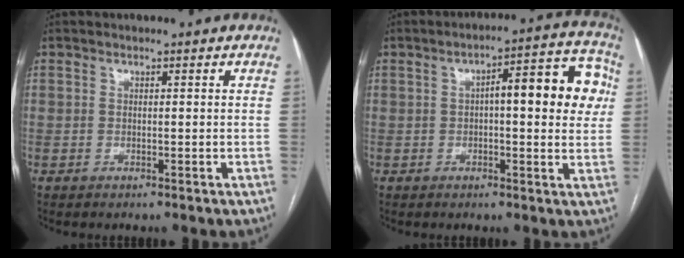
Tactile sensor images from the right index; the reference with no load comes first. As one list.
[{"total": 11.9, "force": [1.8, 3.2, 11.4], "torque": [-0.139, 0.037, 0.018]}]